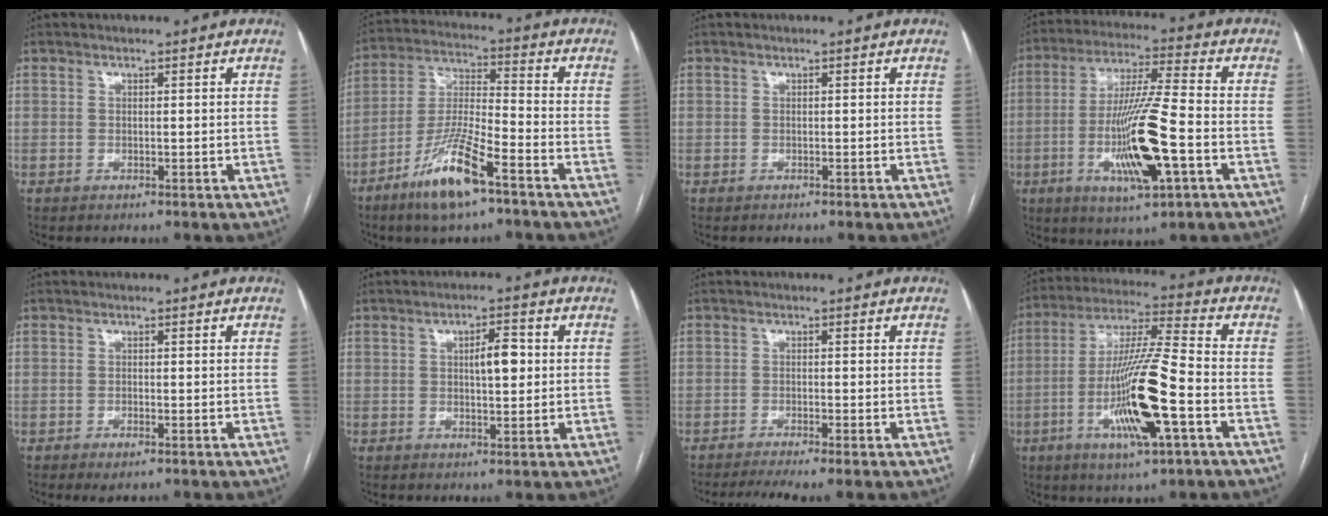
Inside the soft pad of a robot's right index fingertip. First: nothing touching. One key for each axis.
{"total": 12.2, "fx": -7.5, "fy": 1.7, "fz": 9.5, "tx": -0.194, "ty": -0.018, "tz": -0.141}
{"total": 0.0}
{"total": 15.2, "fx": -4.3, "fy": 1.2, "fz": 14.5, "tx": -0.282, "ty": -0.012, "tz": -0.076}
{"total": 1.9, "fx": -1.2, "fy": 0.5, "fz": 1.4, "tx": -0.024, "ty": -0.003, "tz": -0.015}
{"total": 4.5, "fx": 0.6, "fy": 1.4, "fz": 4.3, "tx": -0.068, "ty": 0.007, "tz": 0.011}
{"total": 5.1, "fx": -4.0, "fy": -0.3, "fz": 3.2, "tx": -0.050, "ty": -0.005, "tz": -0.063}
{"total": 16.3, "fx": -4.9, "fy": 1.0, "fz": 15.5, "tx": -0.304, "ty": -0.011, "tz": -0.088}